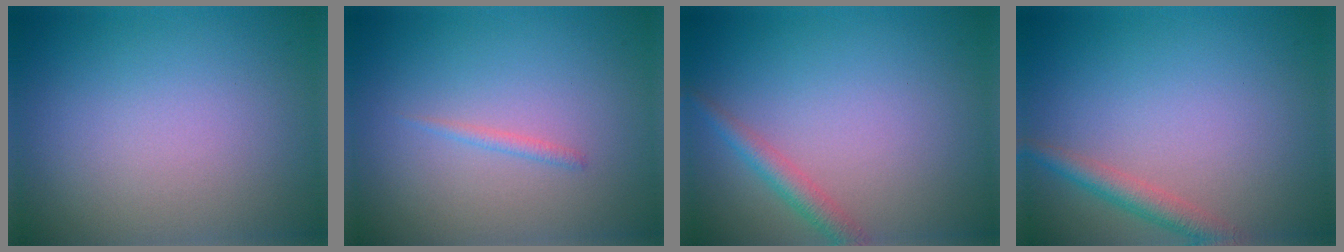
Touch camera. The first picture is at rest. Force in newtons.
{"total": 0.7, "press": 0.7, "slide": 0.0}
{"total": 2.0, "press": 2.0, "slide": 0.0}
{"total": 2.3, "press": 2.3, "slide": 0.1}